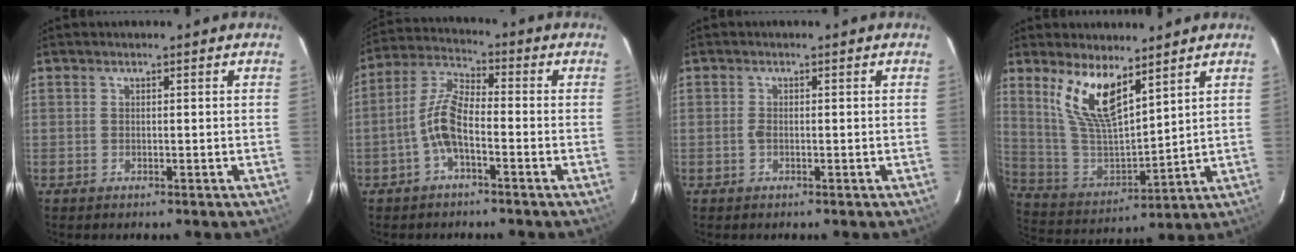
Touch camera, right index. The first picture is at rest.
{"total": 7.4, "force": [-2.9, 2.5, 6.3], "torque": [-0.140, 0.016, -0.059]}
{"total": 0.8, "force": [-0.3, 0.4, 0.7], "torque": [-0.014, 0.003, -0.006]}
{"total": 13.0, "force": [8.0, 4.5, 9.2], "torque": [-0.182, -0.003, 0.172]}